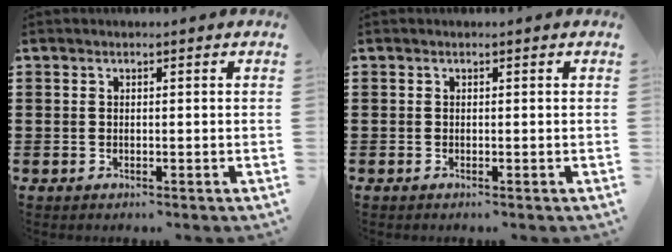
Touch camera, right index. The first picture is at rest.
{"total": 0.0}